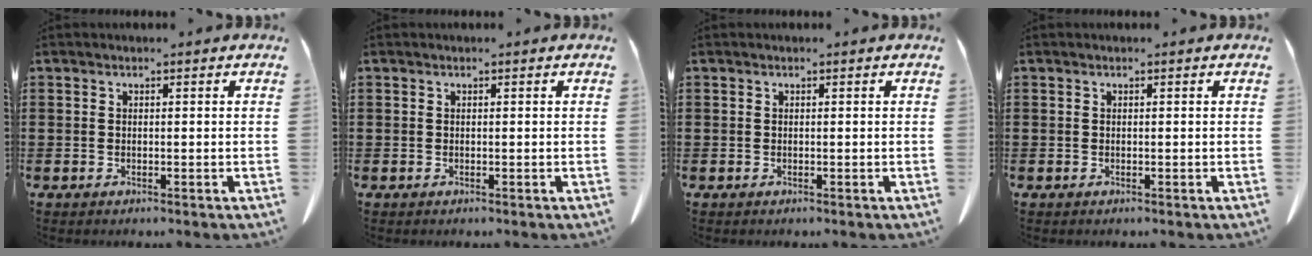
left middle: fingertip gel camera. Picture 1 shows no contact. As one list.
[{"total": 0.0}, {"total": 0.0}, {"total": 0.0}]